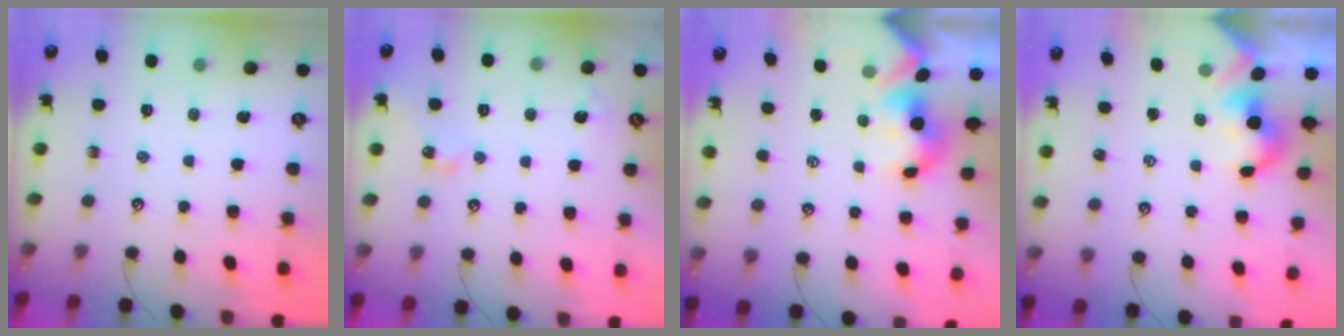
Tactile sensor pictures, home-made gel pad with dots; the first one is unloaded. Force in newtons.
{"total": 4.4, "press": 4.4, "slide": 0.6}
{"total": 2.1, "press": 2.0, "slide": 0.7}
{"total": 2.0, "press": 2.0, "slide": 0.3}